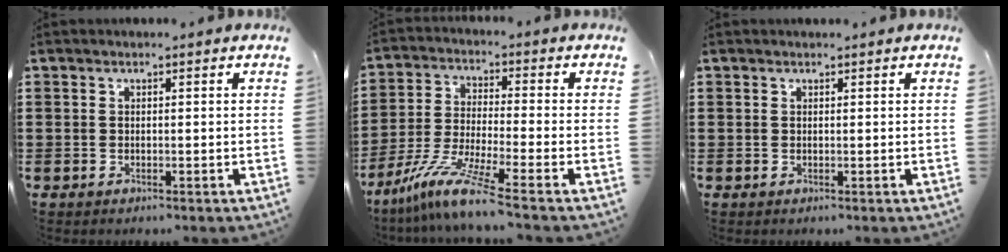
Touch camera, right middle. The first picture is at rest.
{"total": 9.1, "force": [-6.9, 0.1, 5.9], "torque": [-0.125, -0.010, -0.137]}
{"total": 0.0}